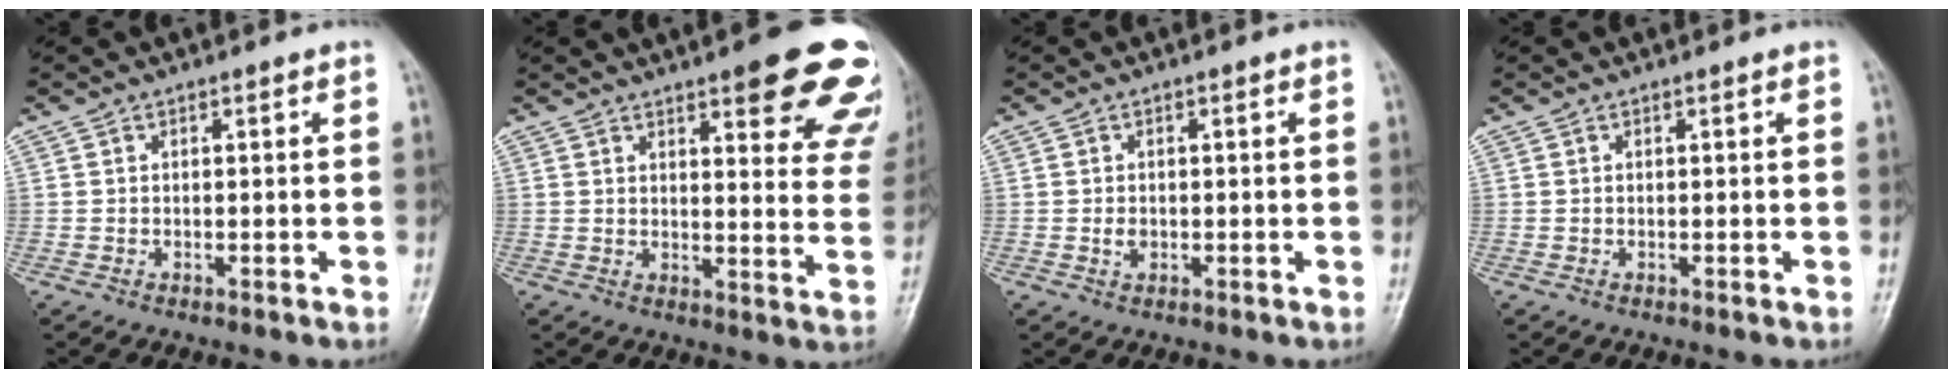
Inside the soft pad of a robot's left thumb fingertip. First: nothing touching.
{"total": 18.8, "force": [11.8, 5.2, 13.7], "torque": [-0.128, -0.044, 0.130]}
{"total": 1.5, "force": [-0.2, 1.2, 1.0], "torque": [-0.015, 0.000, -0.003]}
{"total": 0.0}